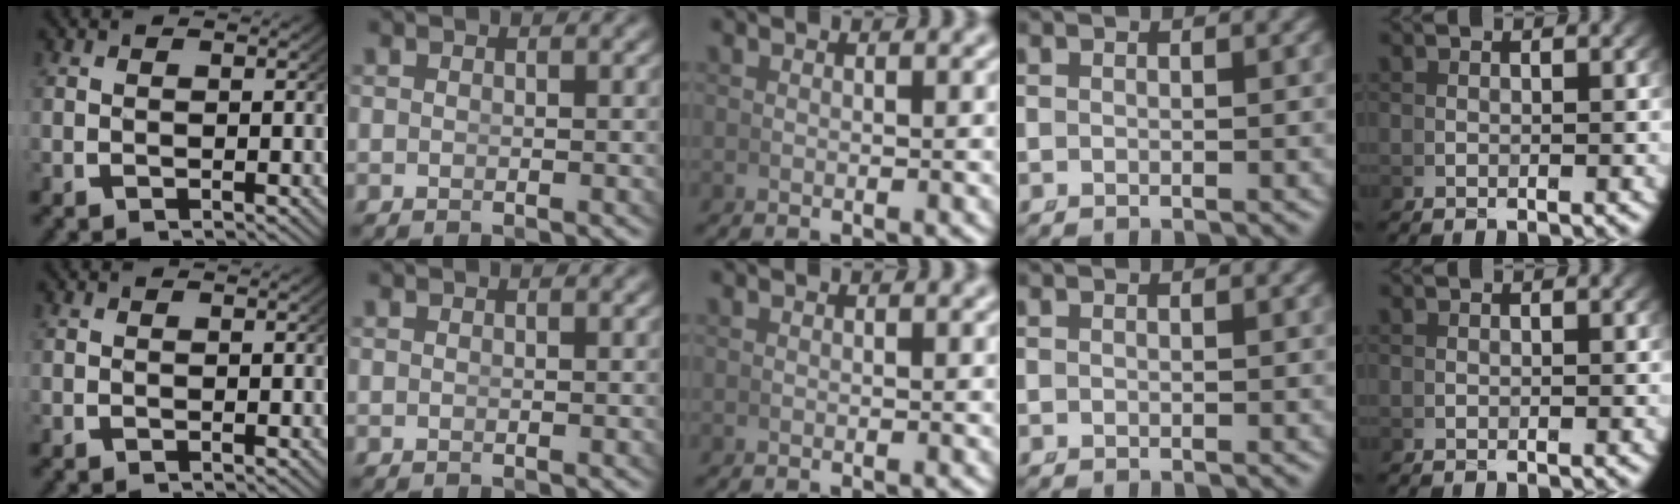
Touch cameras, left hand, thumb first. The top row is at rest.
{}